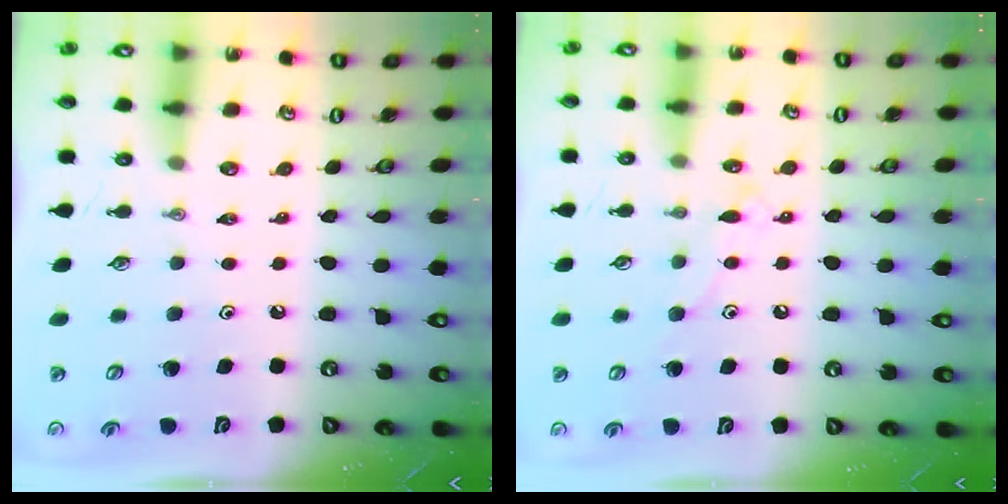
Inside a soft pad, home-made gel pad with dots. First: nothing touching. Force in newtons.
{"total": 8.3, "press": 8.2, "slide": 0.7}